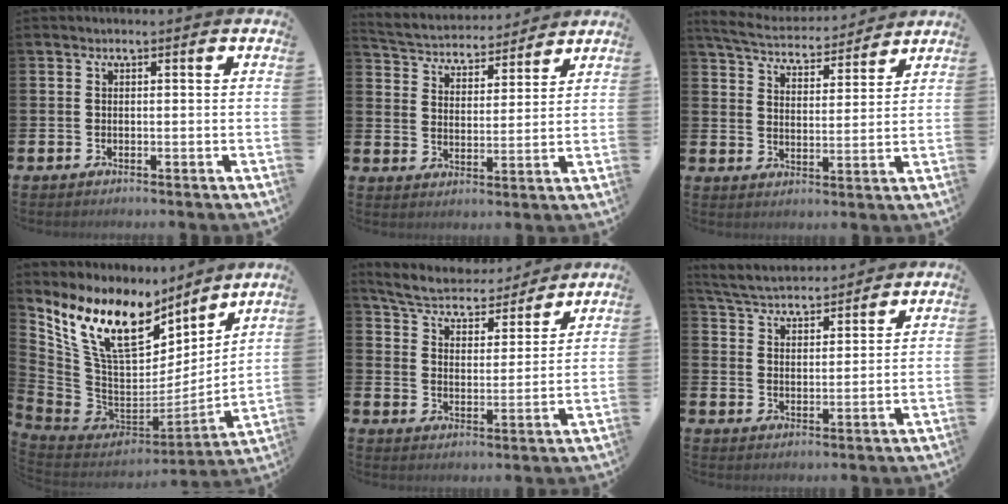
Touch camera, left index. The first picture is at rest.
{"total": 4.5, "force": [4.3, 1.4, 0.1], "torque": [-0.031, -0.038, 0.069]}
{"total": 5.6, "force": [5.4, 1.2, 0.9], "torque": [-0.046, -0.037, 0.094]}
{"total": 15.3, "force": [10.3, 7.5, 8.6], "torque": [-0.223, -0.057, 0.186]}
{"total": 6.6, "force": [6.3, 1.3, 1.3], "torque": [-0.060, -0.046, 0.110]}
{"total": 4.9, "force": [4.9, 0.7, 0.3], "torque": [-0.030, -0.030, 0.086]}